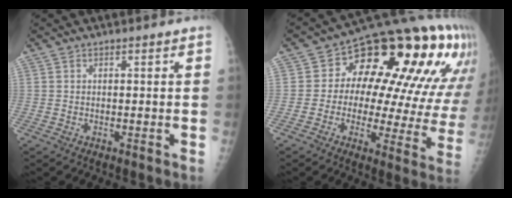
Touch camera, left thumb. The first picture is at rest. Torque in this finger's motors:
{"motor_torque": [1.14, 1.33, 0.34, 0.01, 0.07]}